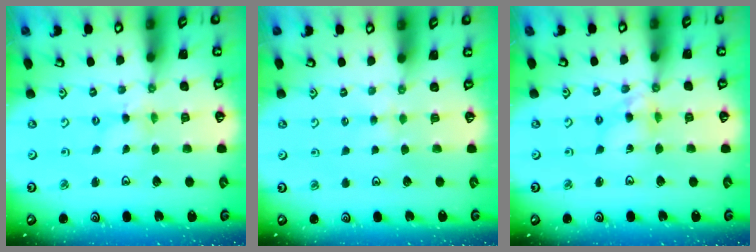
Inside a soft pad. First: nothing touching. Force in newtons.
{"total": 2.3, "press": 2.2, "slide": 0.4}
{"total": 7.0, "press": 7.0, "slide": 0.6}